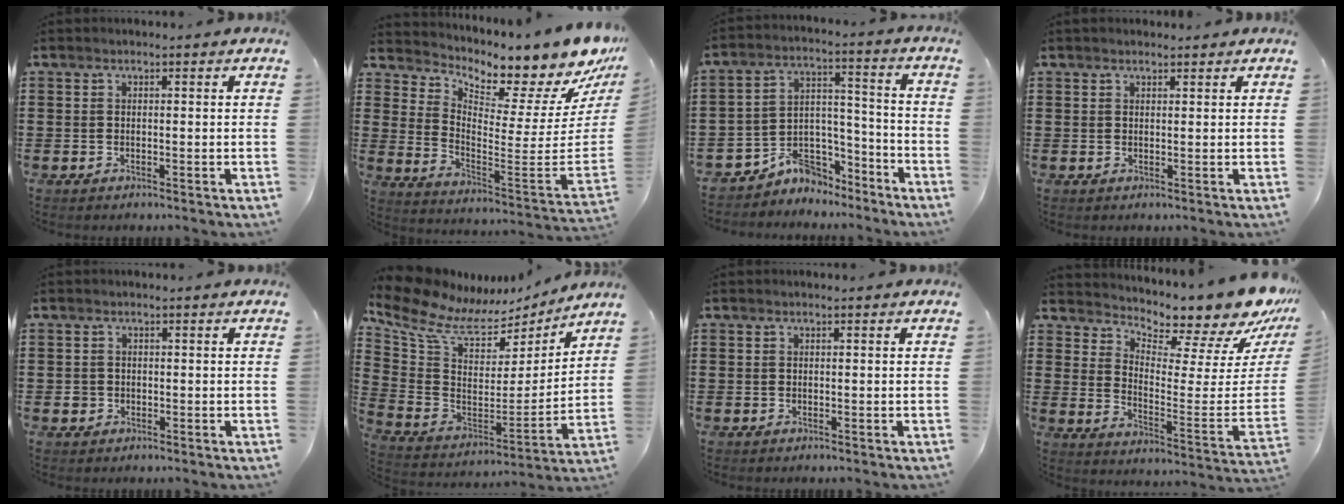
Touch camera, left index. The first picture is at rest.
{"total": 4.8, "force": [4.5, 0.9, 1.6], "torque": [-0.038, -0.076, 0.067]}
{"total": 7.0, "force": [-6.0, 3.4, 1.0], "torque": [-0.017, 0.025, -0.116]}
{"total": 0.8, "force": [0.7, 0.3, 0.2], "torque": [-0.004, 0.001, 0.014]}
{"total": 1.2, "force": [-0.3, 1.2, 0.2], "torque": [-0.008, 0.005, -0.009]}
{"total": 10.0, "force": [7.7, 4.4, 4.6], "torque": [-0.133, -0.048, 0.137]}
{"total": 0.0}
{"total": 6.9, "force": [6.5, 1.0, 2.3], "torque": [-0.048, -0.081, 0.105]}